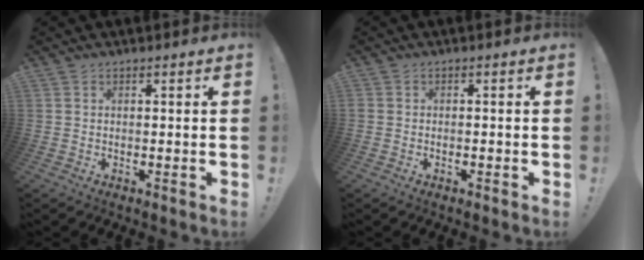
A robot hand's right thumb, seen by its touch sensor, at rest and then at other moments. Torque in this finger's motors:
{"motor_torque": [0.35, -0.37, 0.17, -0.14, 0.04]}